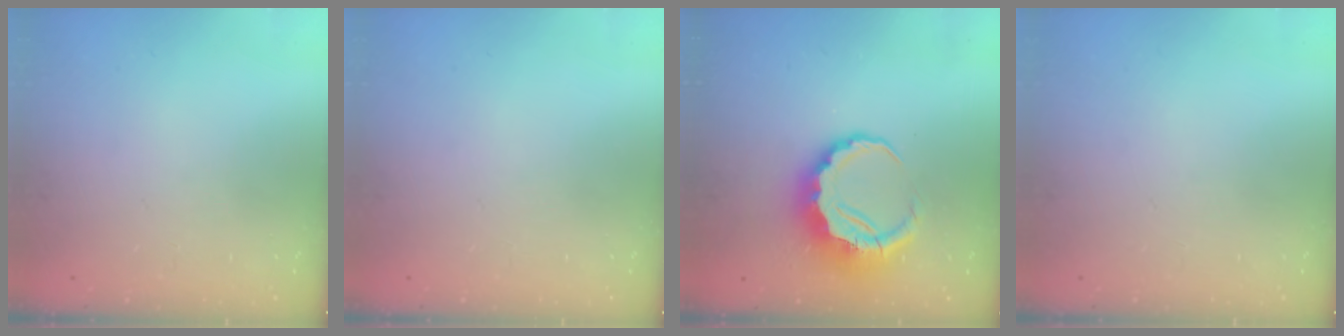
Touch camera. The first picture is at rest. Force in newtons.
{"total": 0.0}
{"total": 7.3, "press": 7.0, "slide": 1.9}
{"total": 0.0}